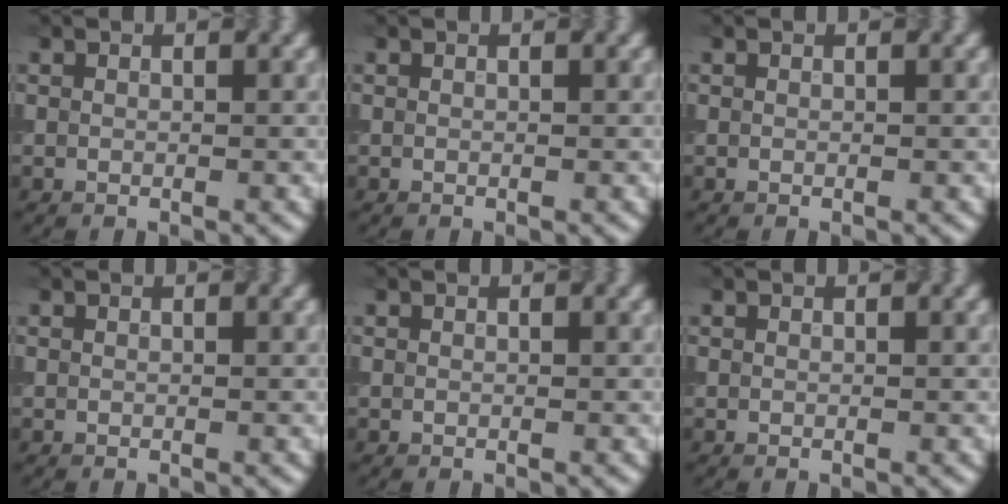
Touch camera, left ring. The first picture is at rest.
{"total": 0.0}
{"total": 0.0}
{"total": 0.0}
{"total": 0.0}
{"total": 0.0}